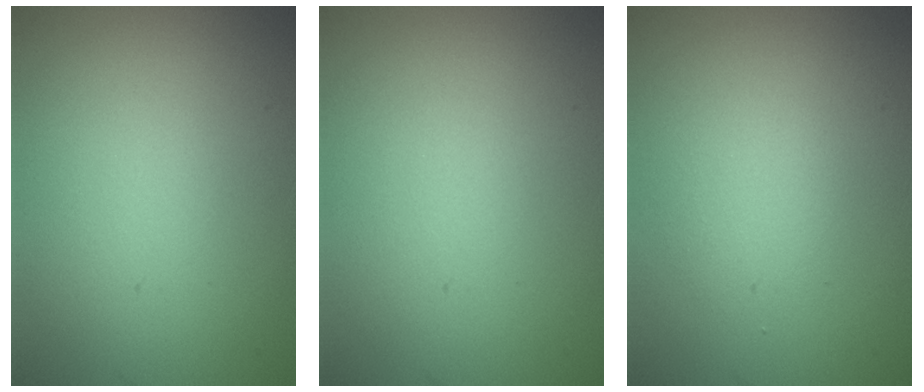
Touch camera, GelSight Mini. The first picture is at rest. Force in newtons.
{"total": 0.0}
{"total": 1.6, "press": 1.6, "slide": 0.2}